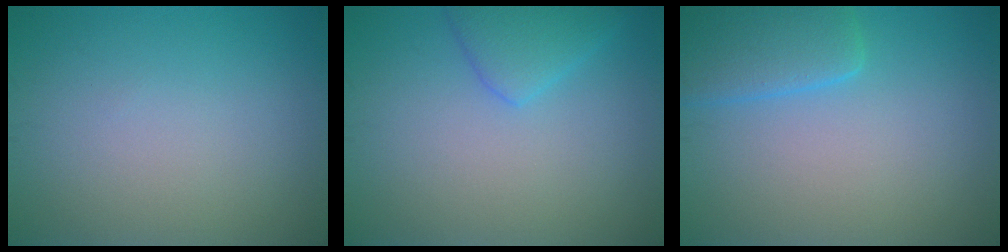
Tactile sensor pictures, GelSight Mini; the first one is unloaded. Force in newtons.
{"total": 2.8, "press": 2.8, "slide": 0.2}
{"total": 4.2, "press": 4.1, "slide": 0.4}